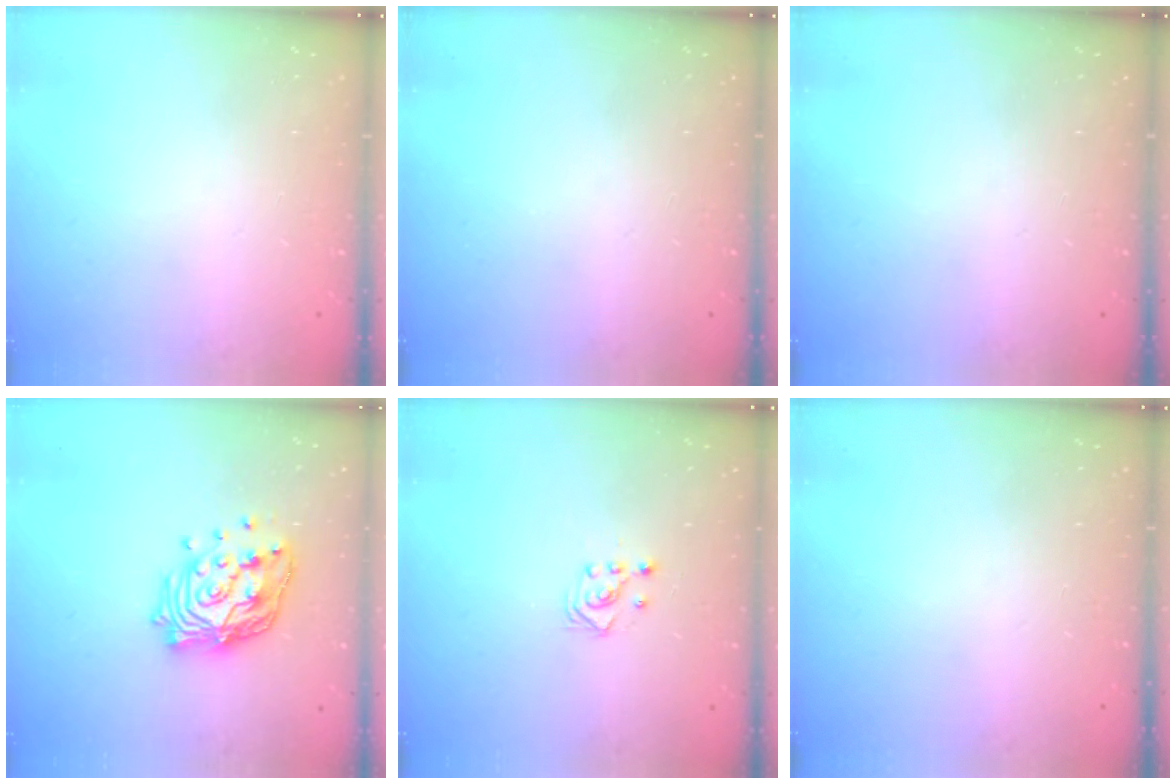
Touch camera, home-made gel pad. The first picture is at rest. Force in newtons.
{"total": 0.0}
{"total": 0.0}
{"total": 16.7, "press": 16.7, "slide": 1.5}
{"total": 2.9, "press": 2.7, "slide": 1.0}
{"total": 0.0}